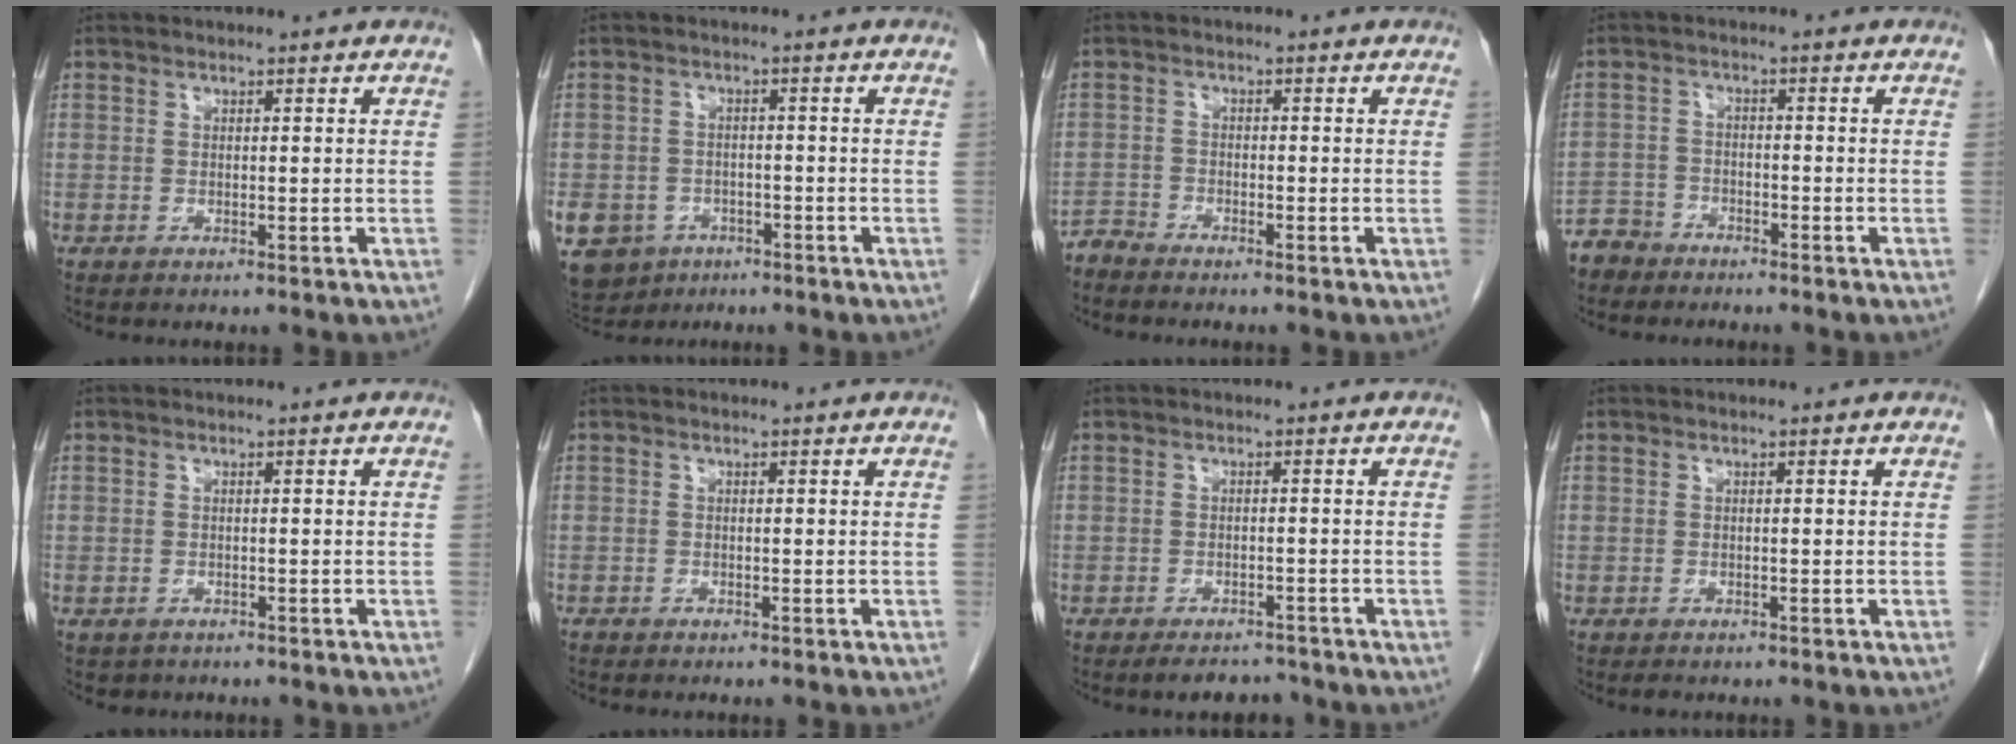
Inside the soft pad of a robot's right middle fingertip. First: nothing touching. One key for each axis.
{"total": 9.9, "fx": -5.5, "fy": 7.6, "fz": 3.0, "tx": -0.077, "ty": -0.001, "tz": -0.078}
{"total": 2.0, "fx": -2.0, "fy": -0.2, "fz": -0.3, "tx": 0.014, "ty": -0.008, "tz": -0.039}
{"total": 4.2, "fx": -3.8, "fy": 1.9, "fz": -0.4, "tx": 0.009, "ty": -0.003, "tz": -0.075}
{"total": 1.1, "fx": -0.7, "fy": 0.9, "fz": 0.1, "tx": -0.008, "ty": 0.002, "tz": -0.004}
{"total": 0.0}
{"total": 3.5, "fx": -3.1, "fy": 1.2, "fz": 0.9, "tx": -0.010, "ty": -0.003, "tz": -0.043}
{"total": 0.6, "fx": -0.4, "fy": 0.3, "fz": 0.3, "tx": -0.006, "ty": -0.001, "tz": -0.006}